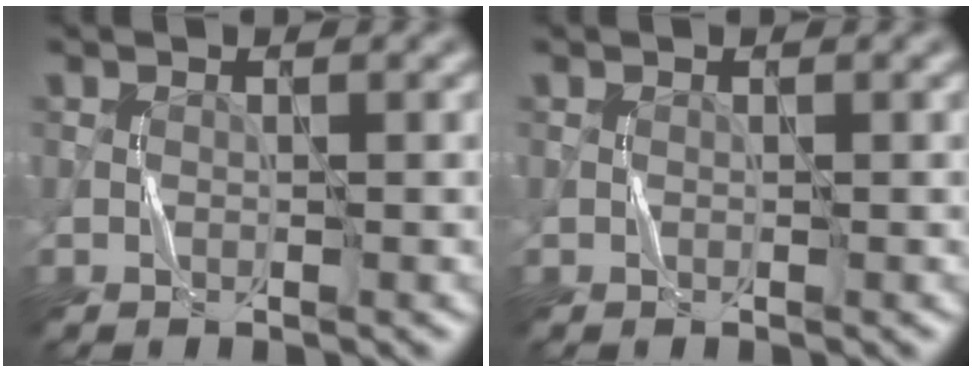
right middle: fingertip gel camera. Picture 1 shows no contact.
{"total": 0.0}